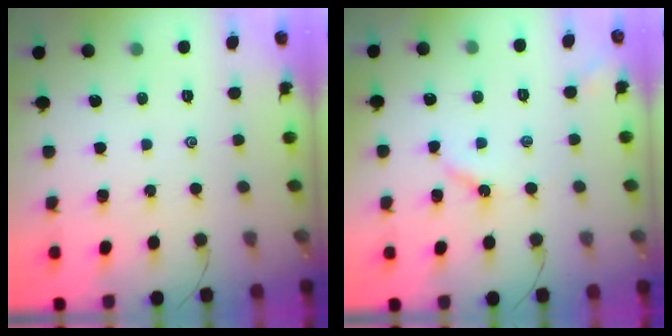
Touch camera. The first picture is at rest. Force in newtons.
{"total": 4.0, "press": 3.9, "slide": 0.5}